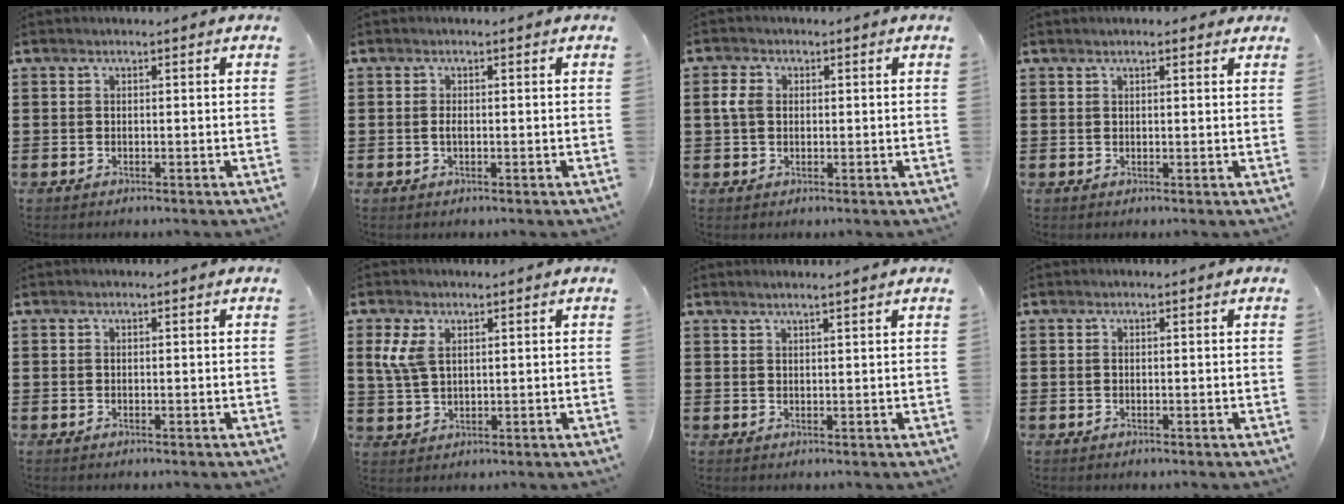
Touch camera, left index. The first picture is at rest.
{"total": 1.1, "force": [-0.1, 0.3, 1.0], "torque": [-0.021, -0.003, -0.001]}
{"total": 2.8, "force": [0.5, 2.0, 1.8], "torque": [-0.048, 0.007, 0.006]}
{"total": 1.4, "force": [1.0, 0.2, 1.0], "torque": [-0.020, 0.001, 0.019]}
{"total": 0.0}
{"total": 5.0, "force": [1.9, 2.7, 3.7], "torque": [-0.104, -0.001, 0.028]}
{"total": 1.6, "force": [1.4, -0.3, 0.7], "torque": [-0.013, -0.001, 0.027]}
{"total": 0.0}